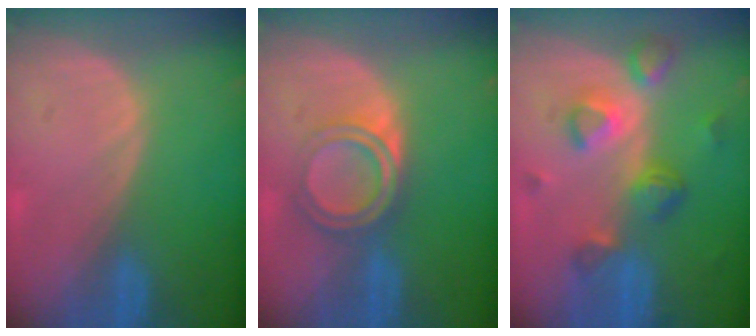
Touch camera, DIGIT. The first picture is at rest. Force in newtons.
{"total": 5.3, "press": 4.9, "slide": 1.9}
{"total": 7.8, "press": 6.9, "slide": 3.6}